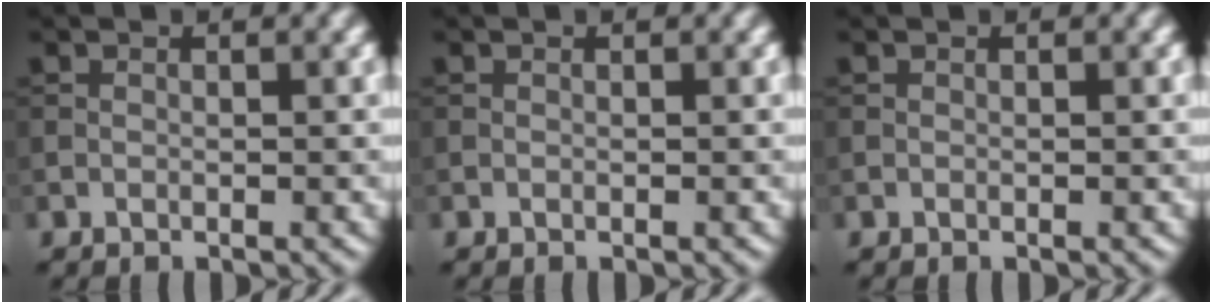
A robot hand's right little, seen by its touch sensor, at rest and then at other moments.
{"total": 0.0}
{"total": 0.0}